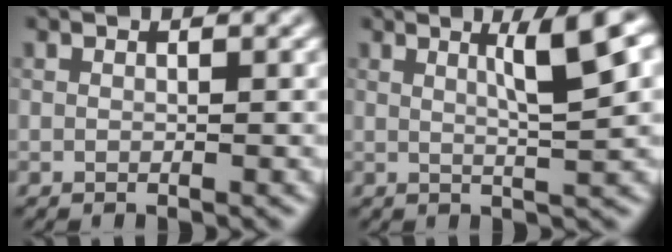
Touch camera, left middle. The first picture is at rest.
{"total": 4.7, "force": [1.7, 0.5, 4.4], "torque": [-0.062, 0.004, 0.027]}